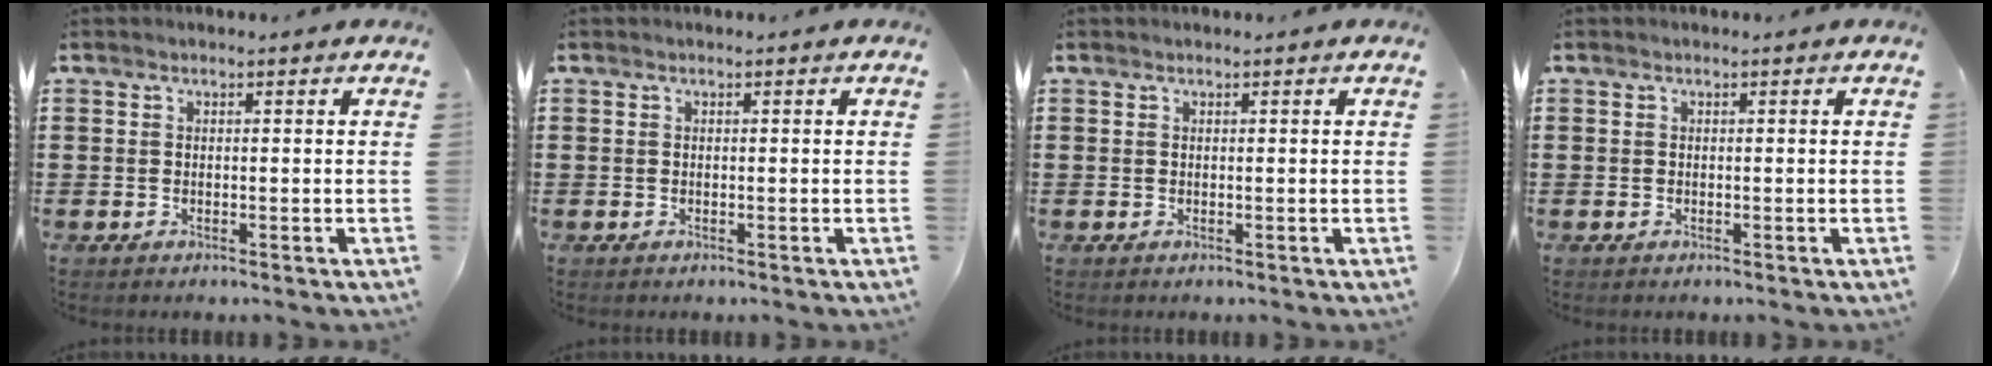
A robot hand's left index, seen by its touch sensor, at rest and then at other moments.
{"total": 0.0}
{"total": 0.0}
{"total": 0.0}